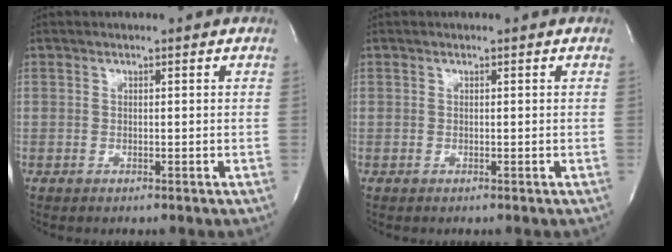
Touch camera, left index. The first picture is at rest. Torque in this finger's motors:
{"motor_torque": [0.00, 0.00, 0.00, 0.00]}